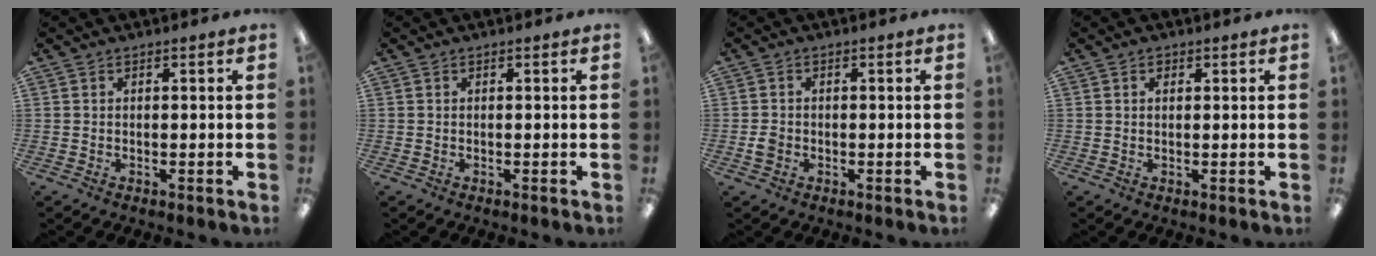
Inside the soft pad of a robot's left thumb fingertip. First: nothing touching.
{"total": 0.0}
{"total": 2.0, "force": [-0.6, 1.6, 1.0], "torque": [-0.018, 0.004, -0.012]}
{"total": 1.1, "force": [0.5, 0.8, 0.7], "torque": [-0.006, 0.000, 0.006]}